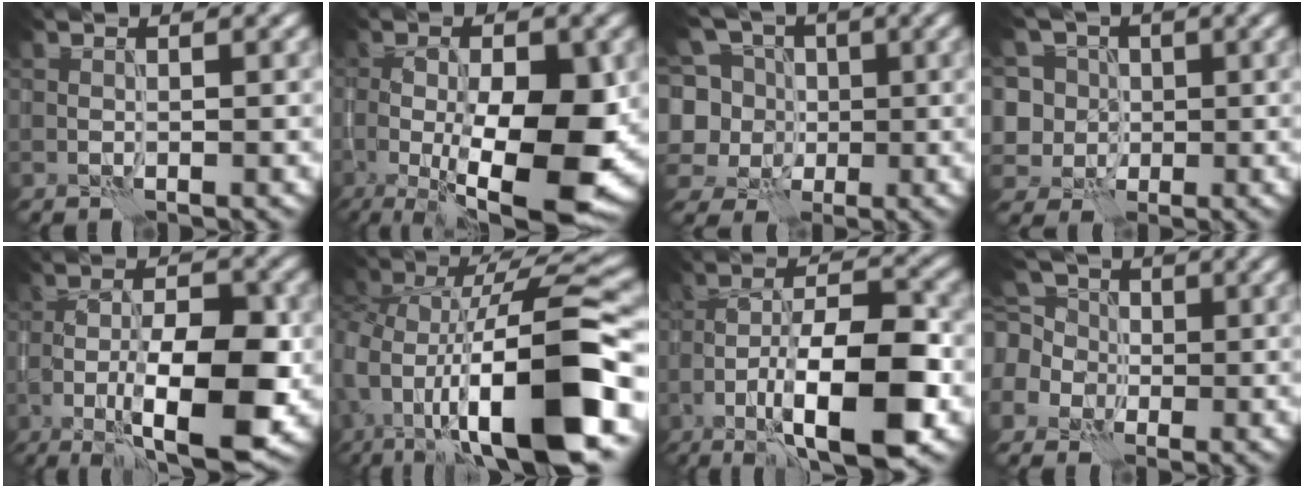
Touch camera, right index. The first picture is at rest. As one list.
[{"total": 11.7, "force": [-1.8, 4.0, 10.9], "torque": [-0.170, -0.016, -0.024]}, {"total": 9.1, "force": [1.2, 8.4, 3.2], "torque": [-0.091, 0.034, -0.016]}, {"total": 8.1, "force": [2.4, 7.2, 2.8], "torque": [-0.057, 0.028, 0.008]}, {"total": 10.3, "force": [-3.1, 3.5, 9.1], "torque": [-0.149, -0.002, -0.051]}, {"total": 13.4, "force": [-3.0, 5.7, 11.7], "torque": [-0.204, -0.003, -0.048]}, {"total": 11.7, "force": [-5.0, 3.8, 9.9], "torque": [-0.164, 0.006, -0.081]}, {"total": 5.6, "force": [-0.1, 5.1, 2.3], "torque": [-0.044, 0.017, -0.028]}]